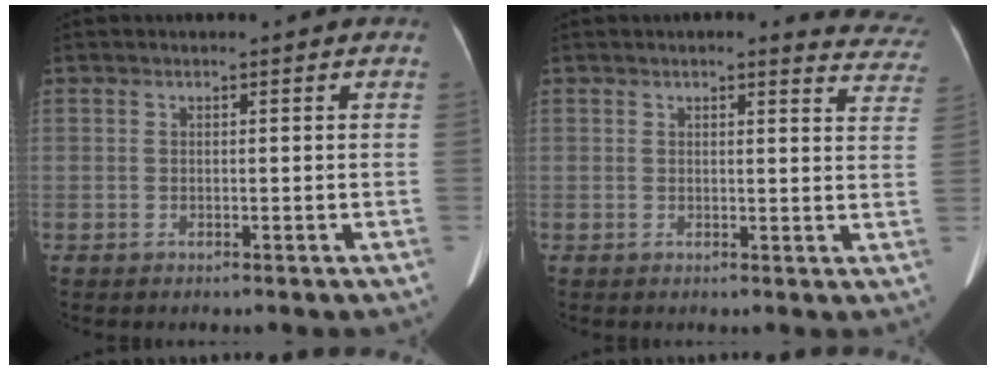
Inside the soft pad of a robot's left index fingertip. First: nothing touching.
{"total": 8.4, "force": [7.8, 2.1, 2.1], "torque": [0.009, -0.016, 0.053]}